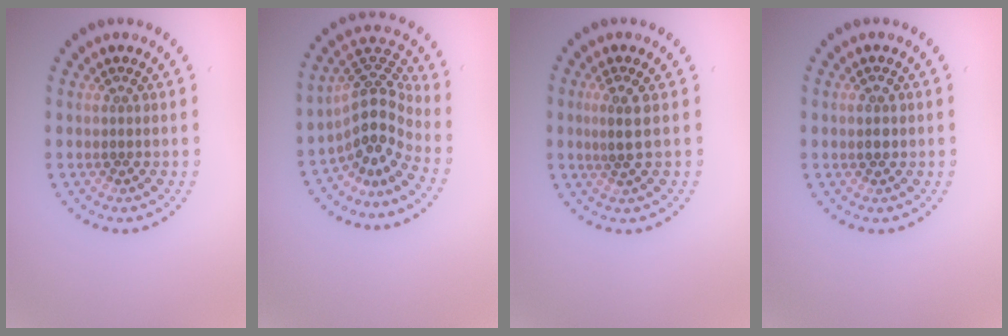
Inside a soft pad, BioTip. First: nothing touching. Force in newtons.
{"total": 4.4, "press": 3.1, "slide": 3.2}
{"total": 1.8, "press": 1.6, "slide": 0.9}
{"total": 1.6, "press": 1.6, "slide": 0.1}